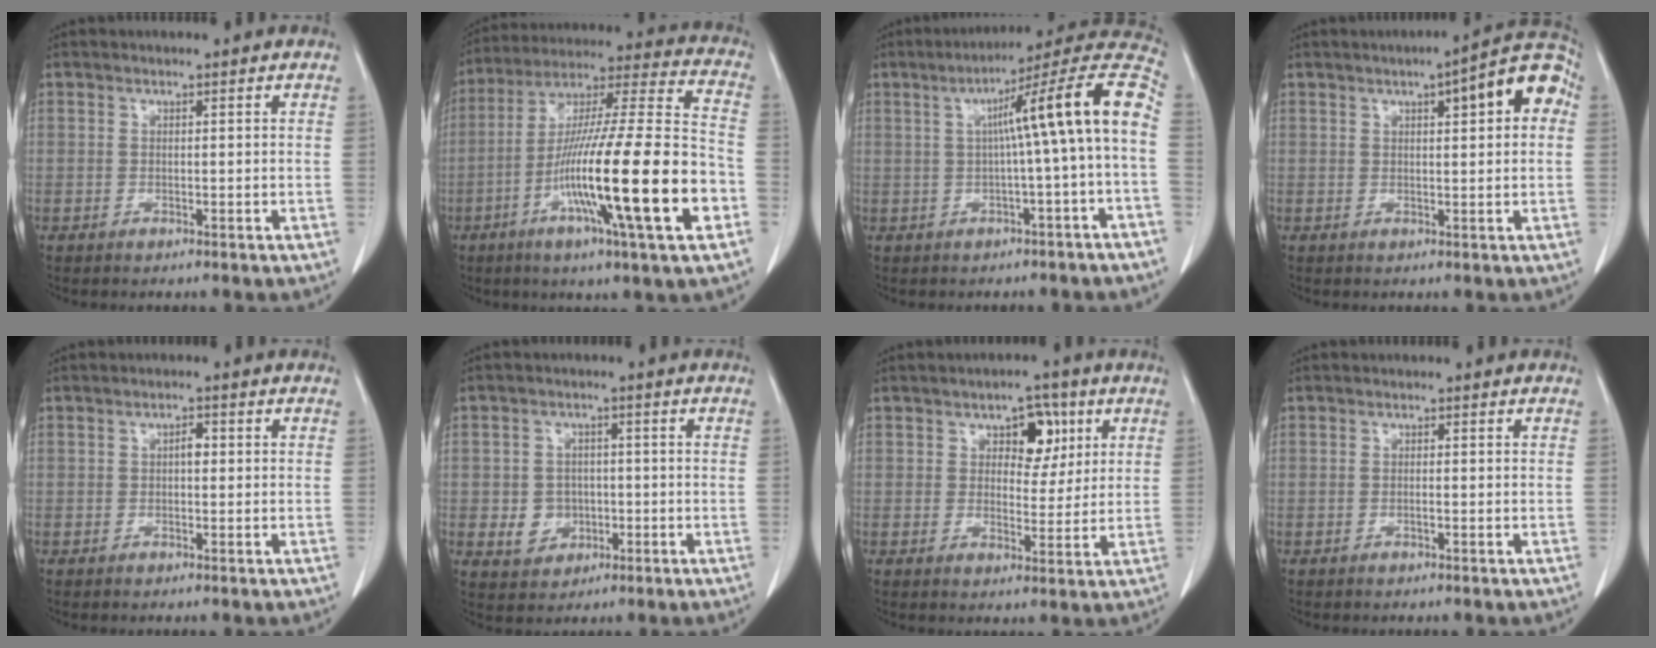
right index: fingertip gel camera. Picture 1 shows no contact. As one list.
[{"total": 24.6, "force": [-8.0, 0.8, 23.2], "torque": [-0.382, -0.023, -0.142]}, {"total": 13.7, "force": [0.3, -1.1, 13.6], "torque": [-0.185, 0.038, -0.001]}, {"total": 8.7, "force": [2.6, 1.5, 8.2], "torque": [-0.106, 0.027, 0.027]}, {"total": 1.4, "force": [0.1, 0.5, 1.3], "torque": [-0.018, 0.004, -0.001]}, {"total": 4.7, "force": [-0.6, 4.4, 1.5], "torque": [-0.018, 0.007, 0.001]}, {"total": 5.7, "force": [2.4, 3.1, 4.1], "torque": [-0.050, 0.010, 0.035]}, {"total": 0.5, "force": [-0.1, 0.0, 0.5], "torque": [-0.010, 0.002, 0.000]}]